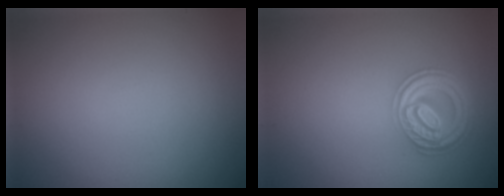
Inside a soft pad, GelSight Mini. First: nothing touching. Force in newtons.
{"total": 4.5, "press": 3.6, "slide": 2.7}